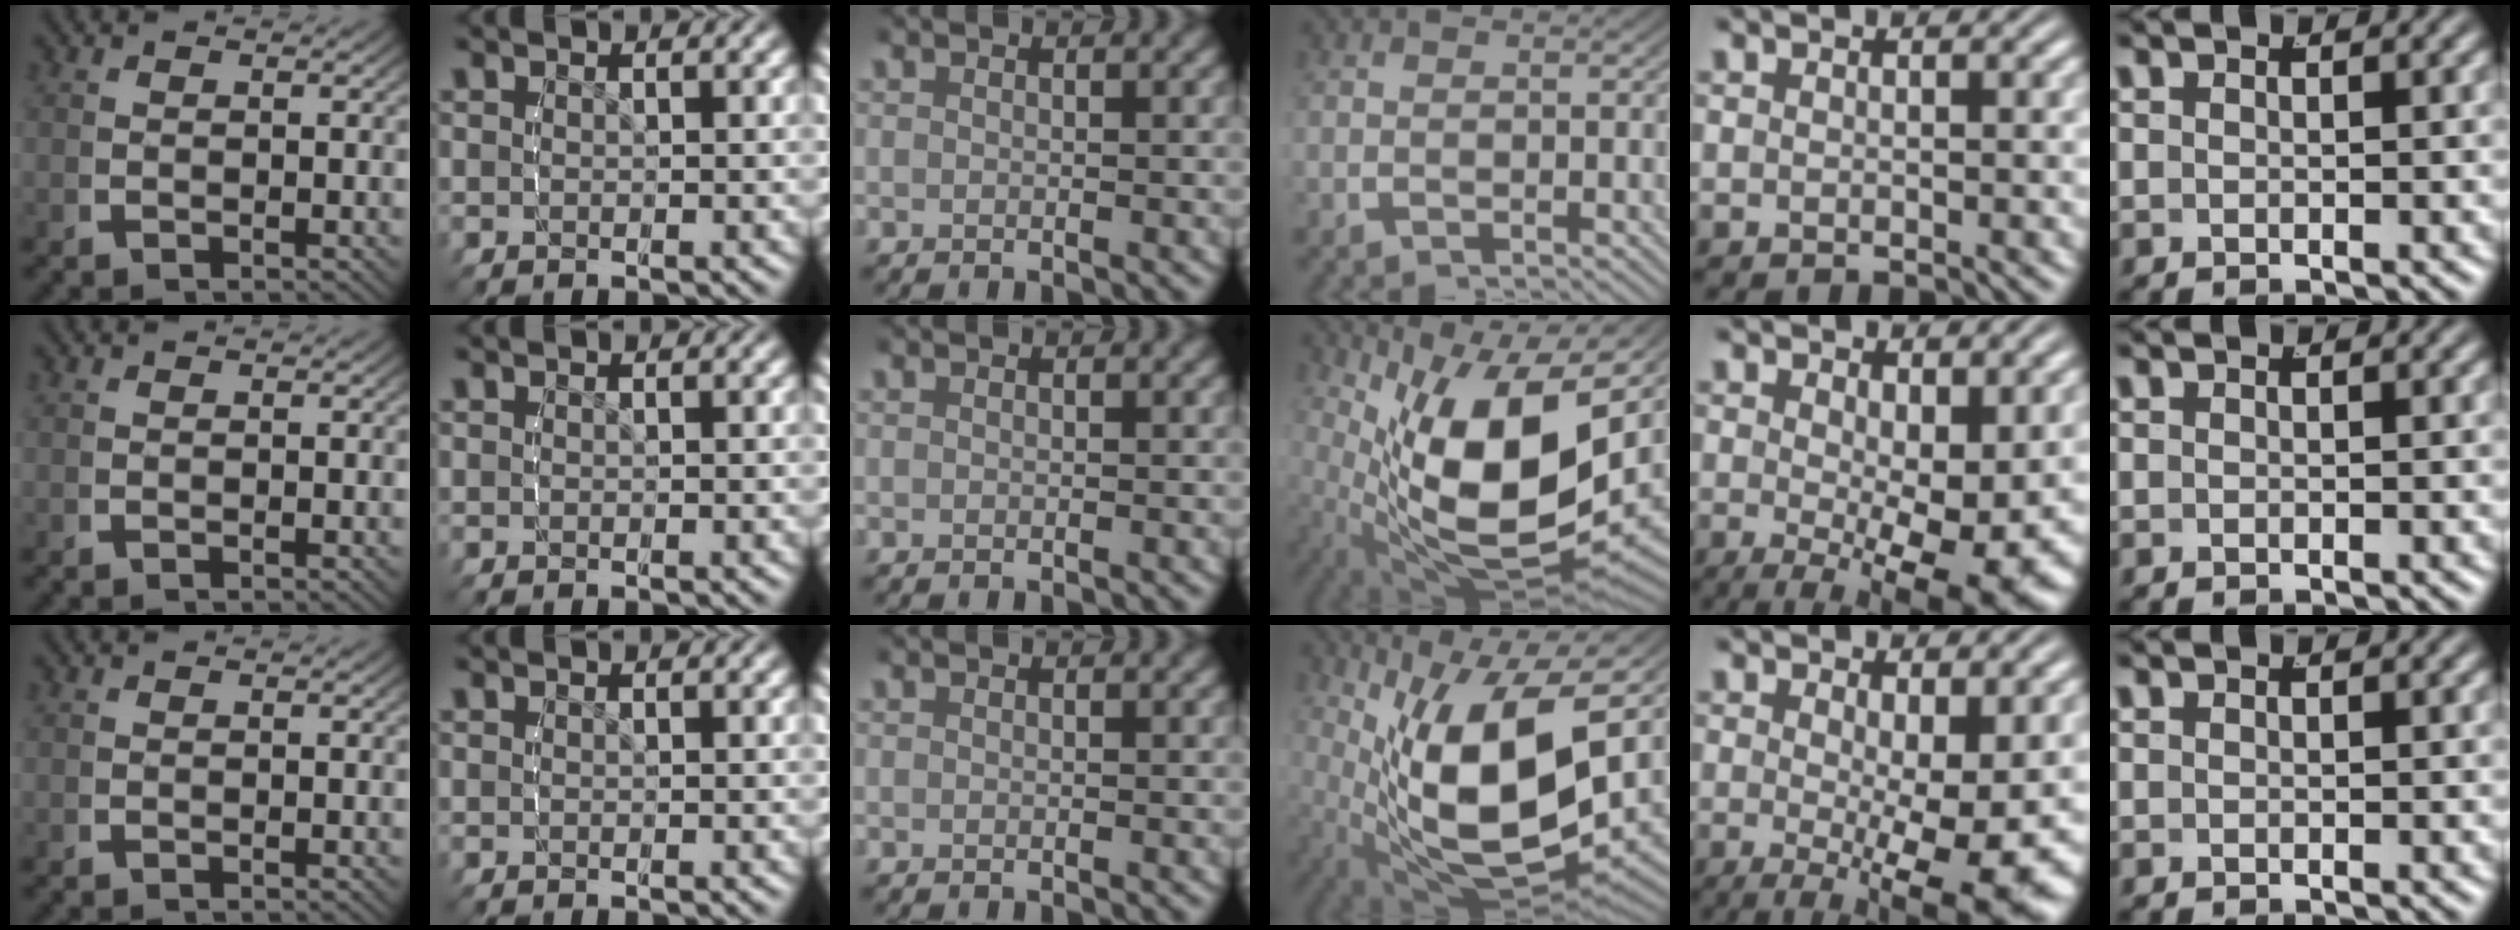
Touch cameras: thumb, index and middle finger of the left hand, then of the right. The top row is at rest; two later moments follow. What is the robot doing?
{"motion": "lift_and_place", "object": "glue stick"}